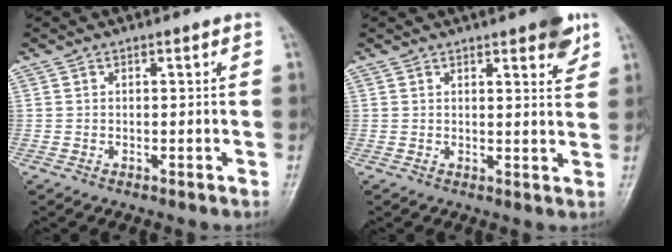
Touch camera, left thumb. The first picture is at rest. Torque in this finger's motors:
{"motor_torque": [1.04, 0.34, 0.38, -0.41, 0.00]}